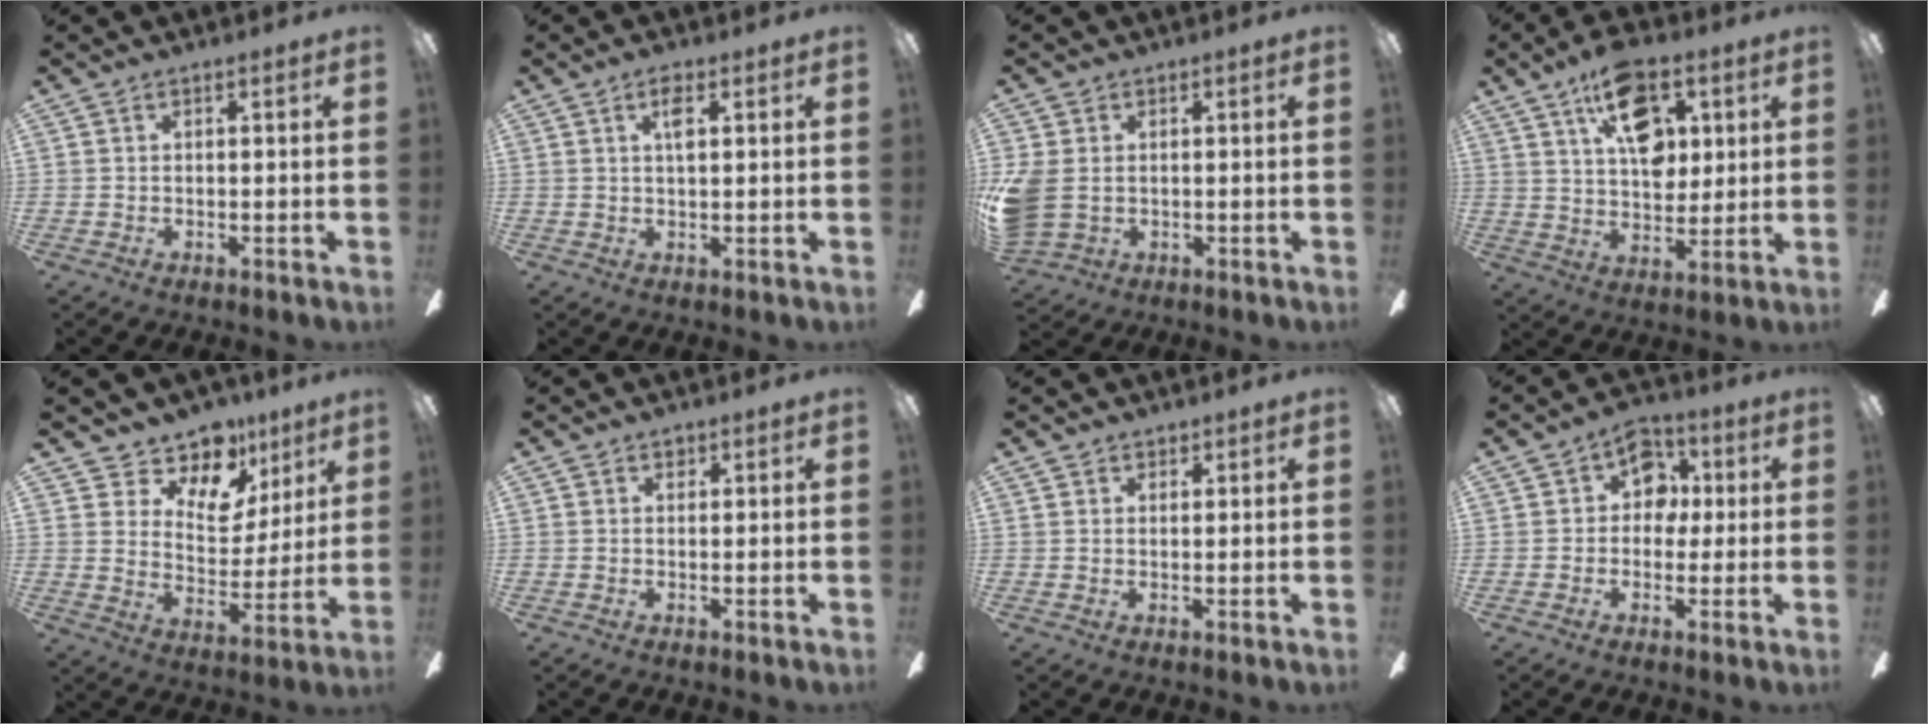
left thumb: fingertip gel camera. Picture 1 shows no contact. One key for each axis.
{"total": 3.7, "fx": 1.7, "fy": 1.4, "fz": 3.0, "tx": -0.049, "ty": 0.000, "tz": 0.023}
{"total": 7.7, "fx": 0.3, "fy": 6.1, "fz": 4.6, "tx": -0.124, "ty": 0.006, "tz": 0.010}
{"total": 15.8, "fx": 7.6, "fy": 9.5, "fz": 10.1, "tx": -0.145, "ty": -0.016, "tz": 0.134}
{"total": 12.8, "fx": 9.9, "fy": 6.7, "fz": 4.5, "tx": -0.085, "ty": -0.077, "tz": 0.186}
{"total": 0.9, "fx": 0.7, "fy": 0.6, "fz": 0.2, "tx": 0.004, "ty": -0.002, "tz": 0.010}
{"total": 1.6, "fx": 1.4, "fy": 0.8, "fz": -0.1, "tx": 0.008, "ty": -0.005, "tz": 0.027}
{"total": 8.2, "fx": 2.0, "fy": 6.7, "fz": 4.3, "tx": -0.050, "ty": 0.002, "tz": 0.032}